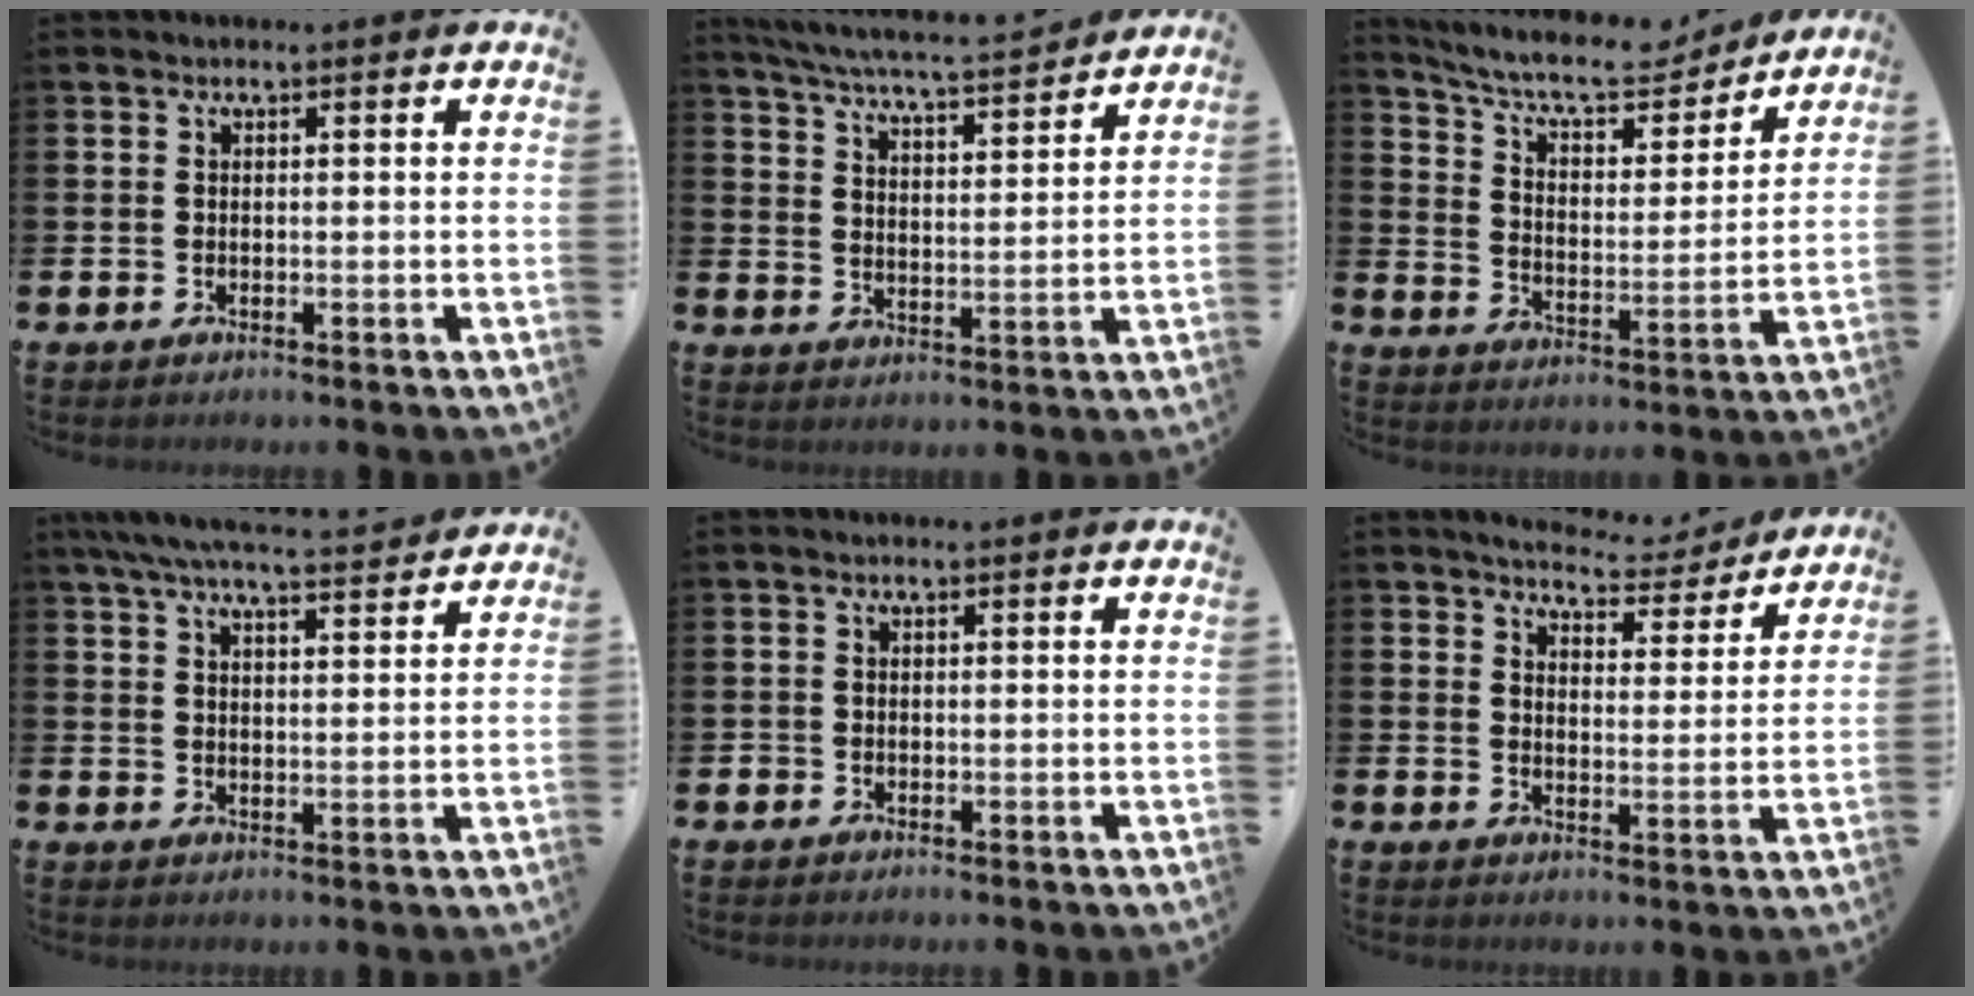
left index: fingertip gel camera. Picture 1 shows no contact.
{"total": 6.1, "force": [5.8, 0.1, 1.6], "torque": [-0.057, -0.045, 0.101]}
{"total": 9.6, "force": [8.7, 2.4, 3.5], "torque": [-0.093, -0.057, 0.149]}
{"total": 6.6, "force": [6.1, 0.6, 2.3], "torque": [-0.060, -0.031, 0.110]}
{"total": 0.8, "force": [-0.4, 0.7, 0.1], "torque": [0.002, 0.004, -0.011]}
{"total": 5.0, "force": [4.8, 1.2, 0.4], "torque": [-0.018, -0.037, 0.080]}